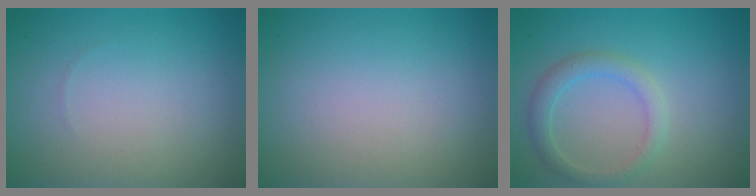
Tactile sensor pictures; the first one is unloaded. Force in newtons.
{"total": 0.0}
{"total": 2.4, "press": 2.4, "slide": 0.2}